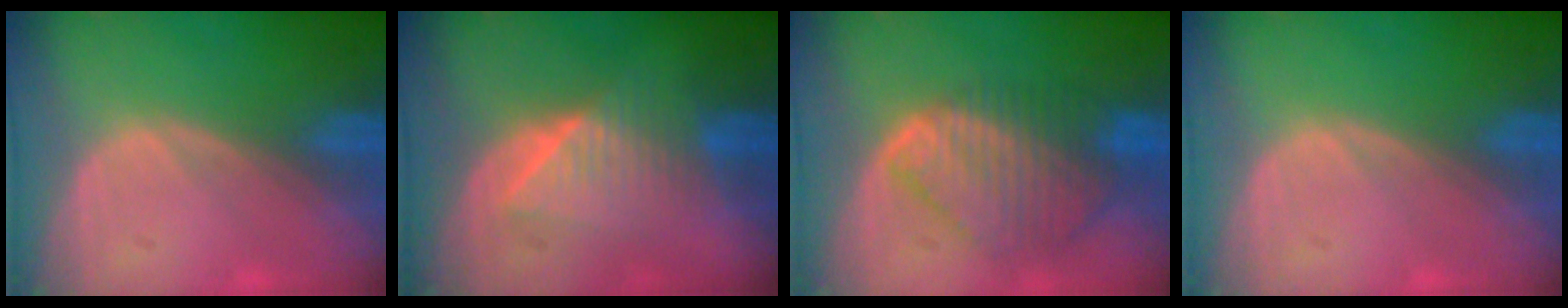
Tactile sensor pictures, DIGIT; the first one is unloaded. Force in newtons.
{"total": 6.4, "press": 6.3, "slide": 1.0}
{"total": 9.2, "press": 7.9, "slide": 4.6}
{"total": 0.0}